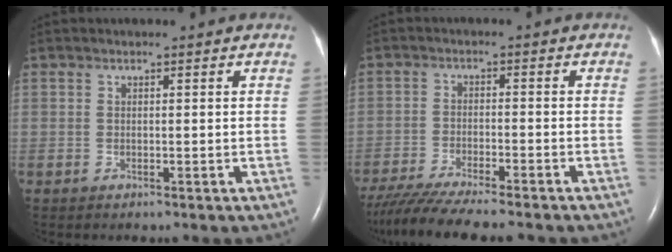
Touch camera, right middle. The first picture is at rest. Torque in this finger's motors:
{"motor_torque": [0.68, -0.70, 0.14, 0.07]}